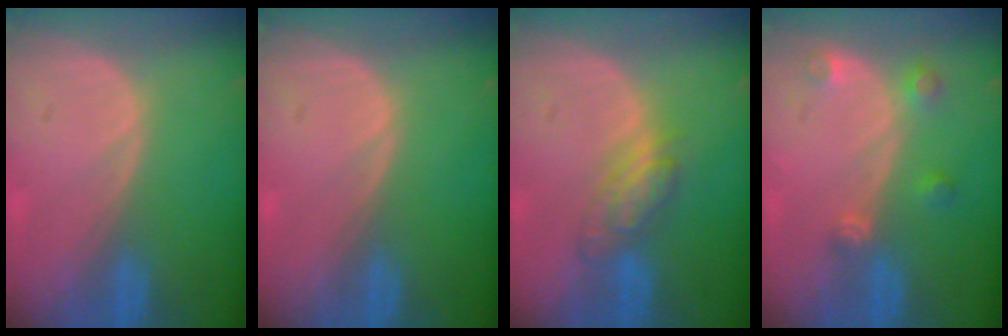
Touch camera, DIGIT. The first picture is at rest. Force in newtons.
{"total": 0.0}
{"total": 5.2, "press": 4.7, "slide": 2.3}
{"total": 3.2, "press": 2.9, "slide": 1.2}